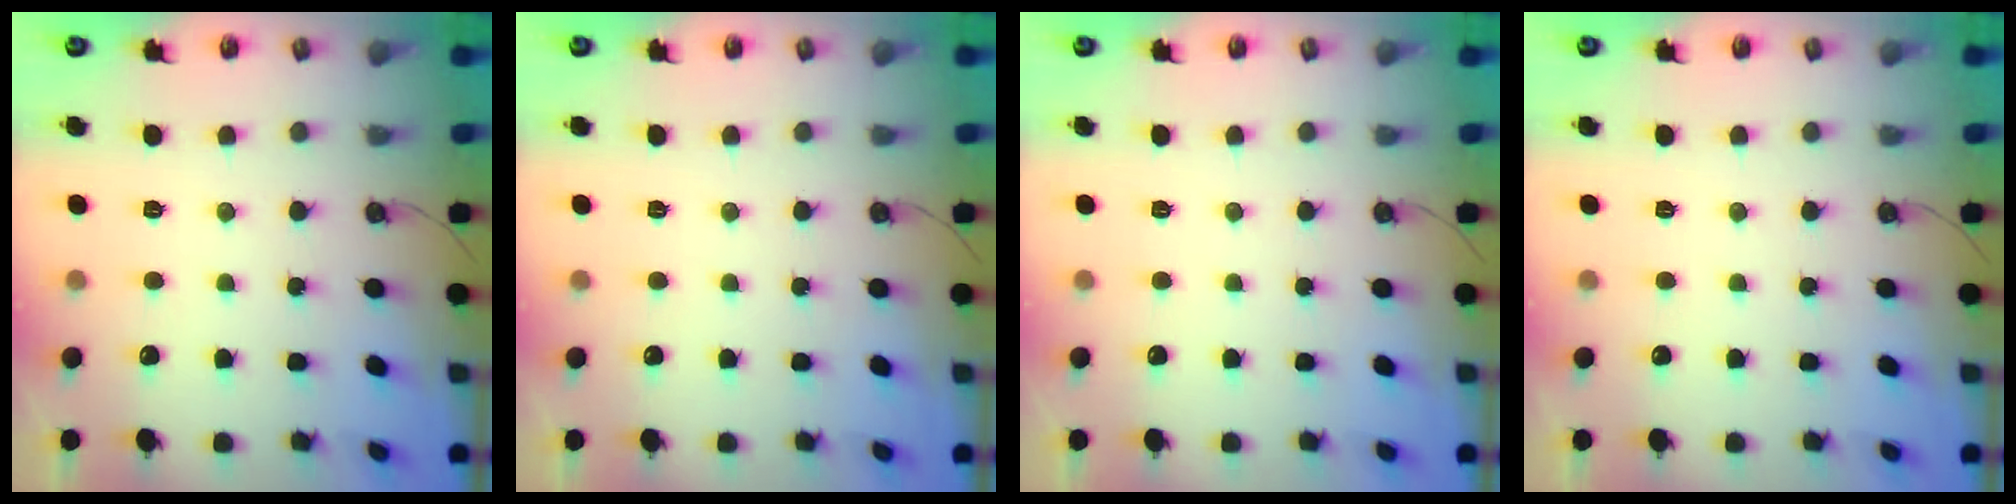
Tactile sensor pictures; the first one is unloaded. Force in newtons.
{"total": 0.0}
{"total": 0.0}
{"total": 0.0}